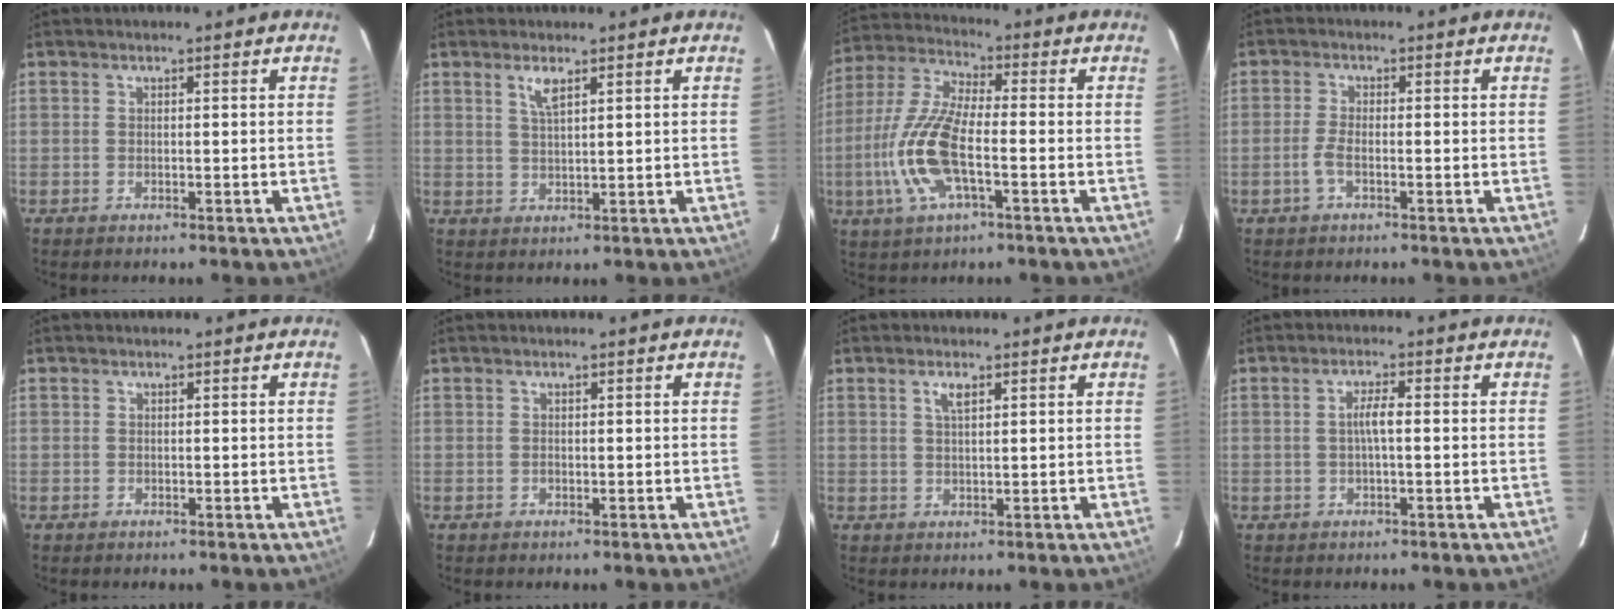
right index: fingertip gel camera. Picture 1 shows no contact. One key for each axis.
{"total": 2.9, "fx": 1.7, "fy": 0.7, "fz": 2.2, "tx": -0.042, "ty": 0.002, "tz": 0.033}
{"total": 13.9, "fx": -3.8, "fy": 4.5, "fz": 12.6, "tx": -0.279, "ty": -0.002, "tz": -0.080}
{"total": 2.5, "fx": -1.2, "fy": 0.6, "fz": 2.1, "tx": -0.053, "ty": 0.001, "tz": -0.027}
{"total": 0.6, "fx": 0.0, "fy": 0.6, "fz": -0.1, "tx": 0.003, "ty": 0.003, "tz": -0.001}
{"total": 0.0}
{"total": 2.1, "fx": 1.1, "fy": 0.7, "fz": 1.7, "tx": -0.031, "ty": 0.003, "tz": 0.020}
{"total": 2.7, "fx": -0.1, "fy": 0.3, "fz": 2.6, "tx": -0.051, "ty": 0.005, "tz": -0.001}